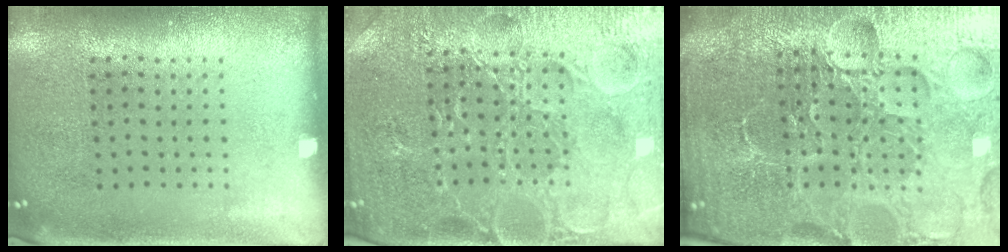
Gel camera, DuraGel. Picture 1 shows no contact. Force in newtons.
{"total": 4.8, "press": 4.5, "slide": 1.6}
{"total": 6.8, "press": 5.9, "slide": 3.2}